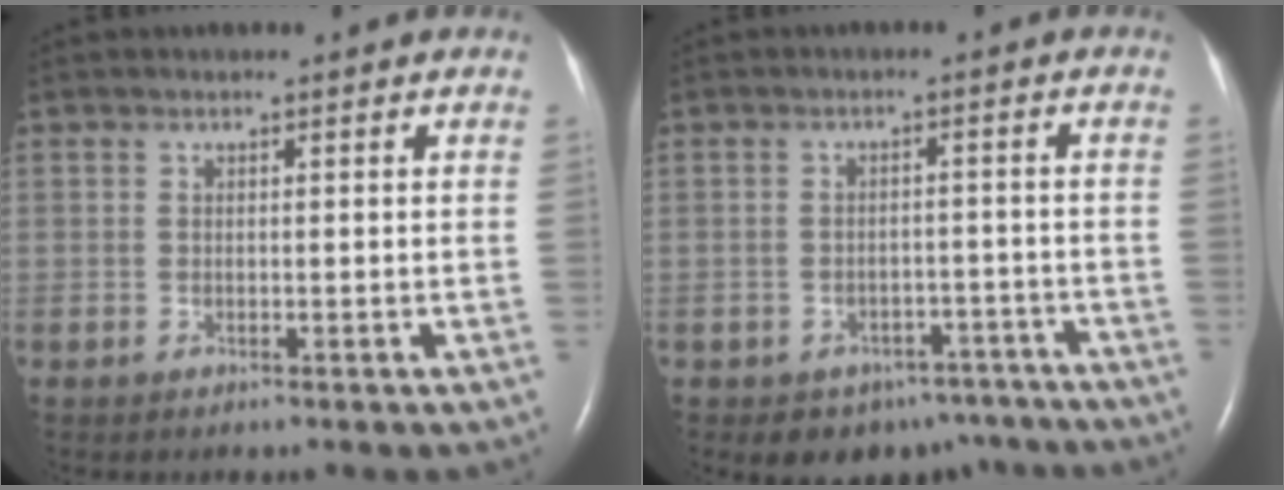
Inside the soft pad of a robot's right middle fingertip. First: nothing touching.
{"total": 8.5, "force": [-6.3, 5.5, 1.5], "torque": [-0.007, 0.019, -0.072]}